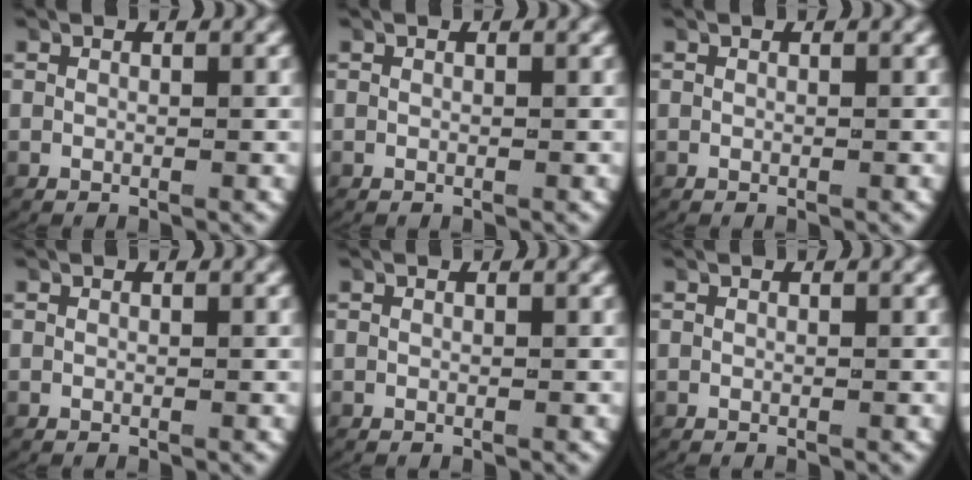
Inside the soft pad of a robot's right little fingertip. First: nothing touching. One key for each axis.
{"total": 0.0}
{"total": 0.0}
{"total": 0.0}
{"total": 0.0}
{"total": 0.0}